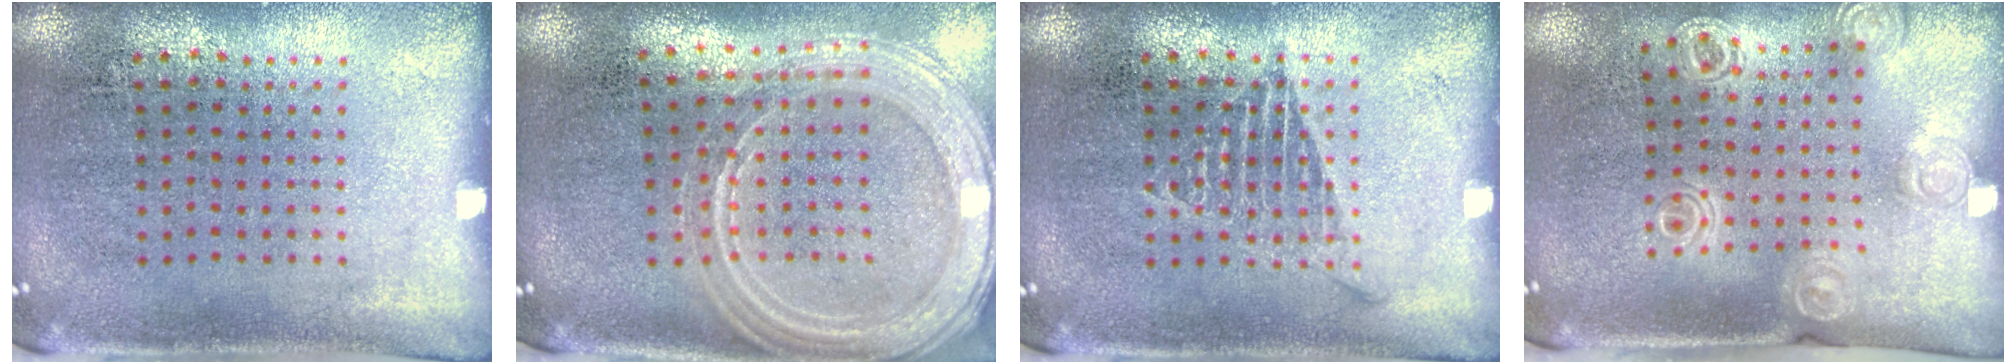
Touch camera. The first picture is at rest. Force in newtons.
{"total": 1.8, "press": 1.7, "slide": 0.5}
{"total": 1.4, "press": 1.4, "slide": 0.2}
{"total": 1.4, "press": 1.4, "slide": 0.1}